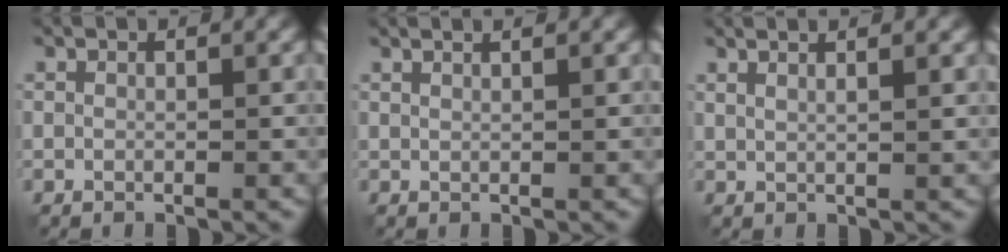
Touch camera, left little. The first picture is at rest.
{"total": 1.7, "force": [1.2, 0.5, 1.1], "torque": [-0.001, 0.004, 0.001]}
{"total": 3.1, "force": [2.1, 1.0, 2.1], "torque": [-0.011, 0.012, 0.010]}